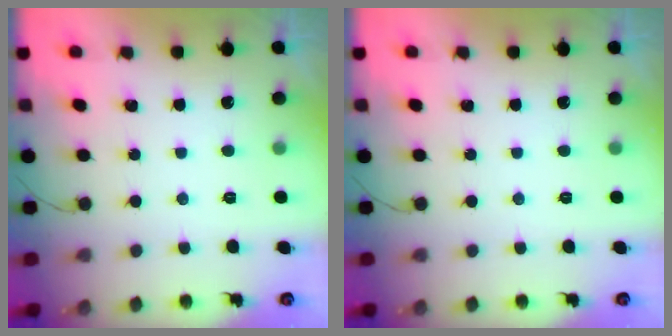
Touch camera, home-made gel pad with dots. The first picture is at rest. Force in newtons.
{"total": 0.0}